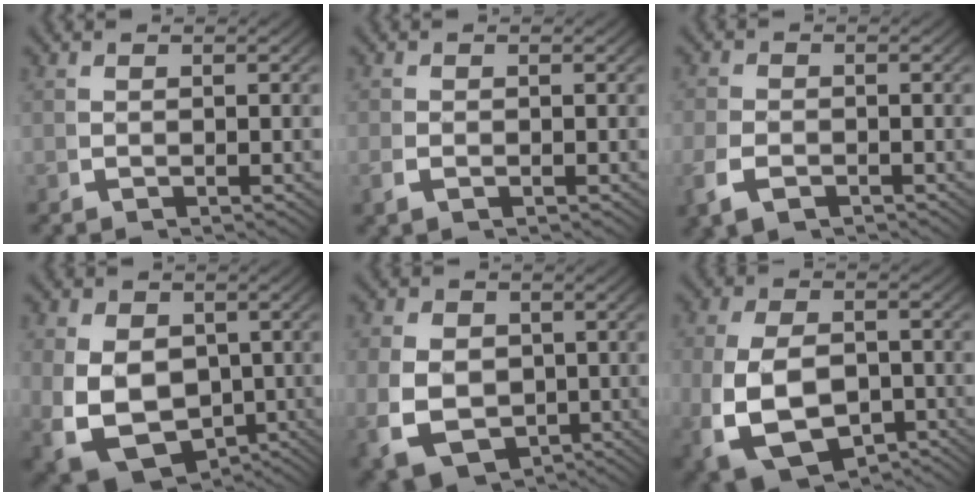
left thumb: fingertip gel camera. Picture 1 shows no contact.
{"total": 0.6, "force": [-0.2, 0.5, 0.4], "torque": [-0.014, -0.004, -0.002]}
{"total": 2.6, "force": [-1.4, 1.7, 1.3], "torque": [-0.034, -0.011, -0.020]}
{"total": 13.8, "force": [-3.4, 10.6, 8.2], "torque": [-0.187, -0.078, -0.020]}
{"total": 10.0, "force": [-2.5, 8.1, 5.3], "torque": [-0.126, -0.059, -0.010]}
{"total": 11.4, "force": [-3.5, 7.9, 7.5], "torque": [-0.169, -0.066, -0.024]}